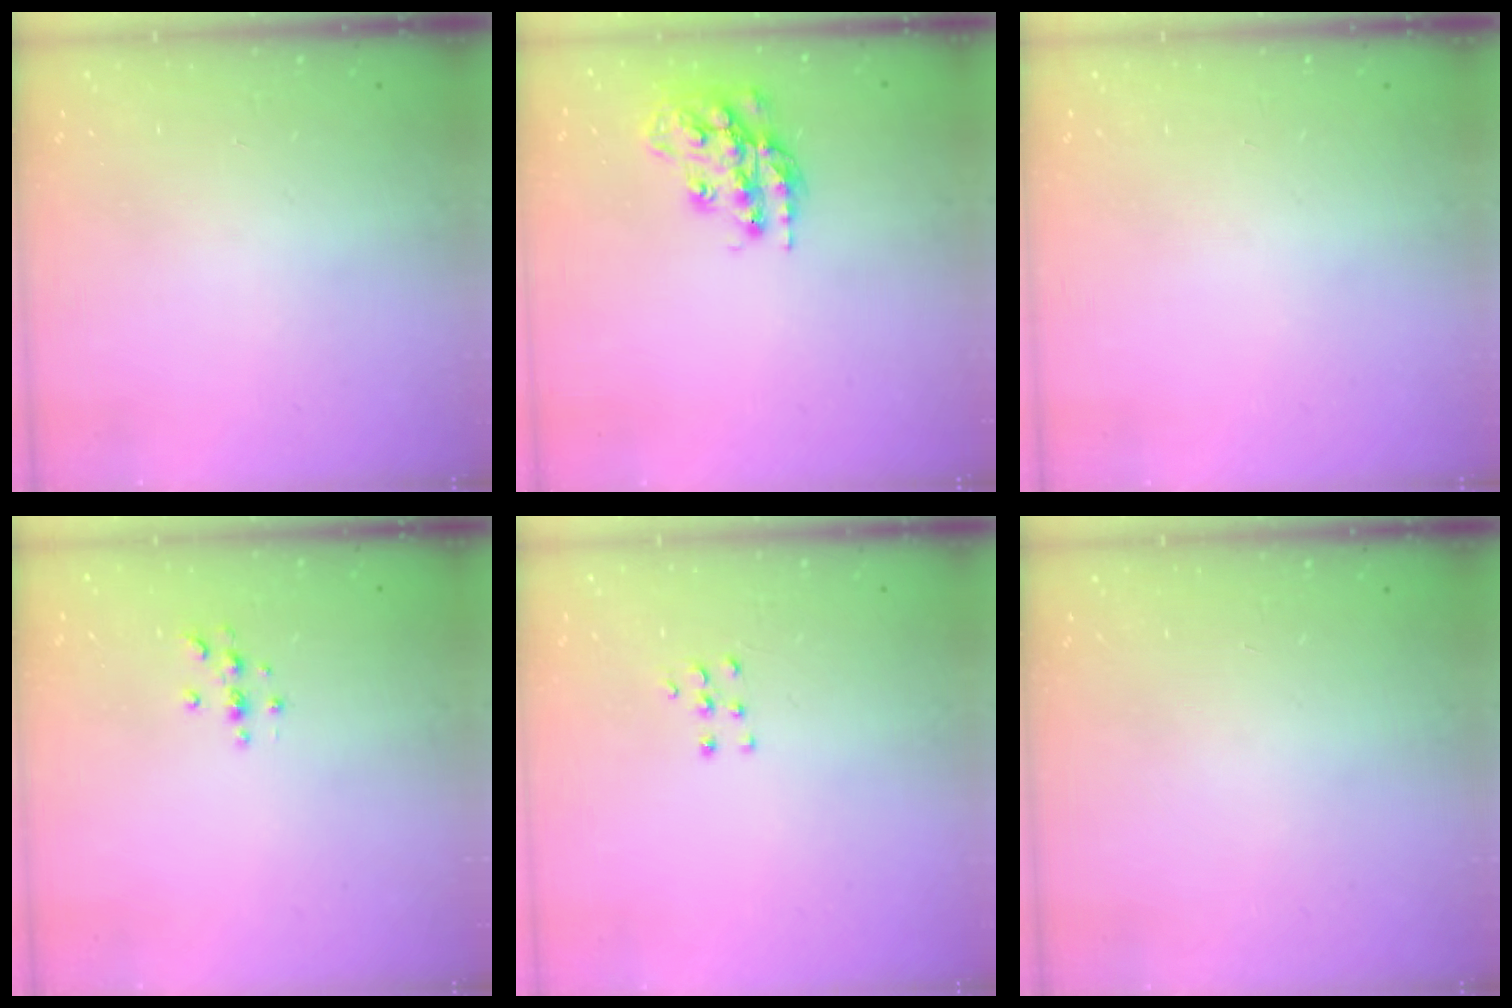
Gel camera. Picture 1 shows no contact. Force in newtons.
{"total": 17.3, "press": 17.3, "slide": 1.4}
{"total": 0.0}
{"total": 3.0, "press": 3.0, "slide": 0.3}
{"total": 4.6, "press": 4.5, "slide": 0.5}
{"total": 0.0}